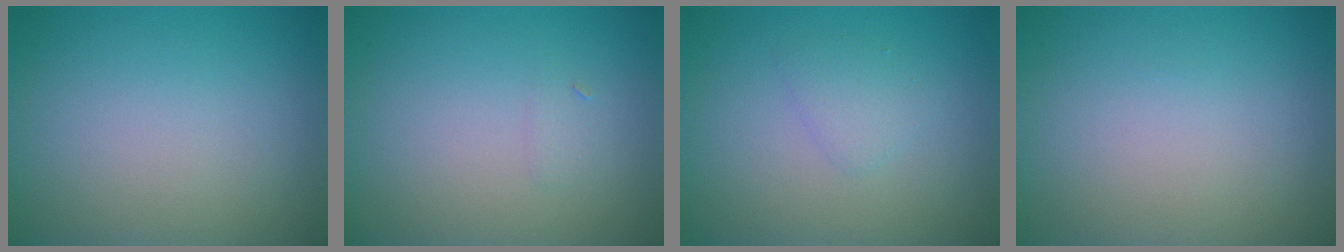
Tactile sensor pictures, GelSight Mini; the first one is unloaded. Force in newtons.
{"total": 0.6, "press": 0.6, "slide": 0.0}
{"total": 1.4, "press": 1.4, "slide": 0.0}
{"total": 0.0}